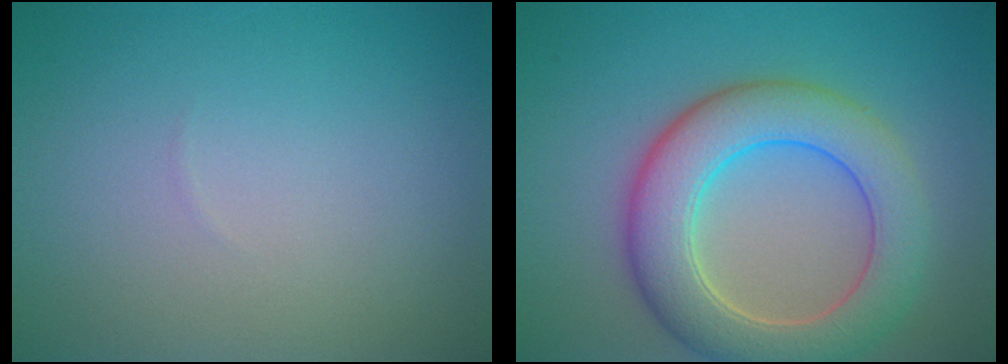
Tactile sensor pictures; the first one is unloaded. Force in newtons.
{"total": 7.6, "press": 7.6, "slide": 0.3}